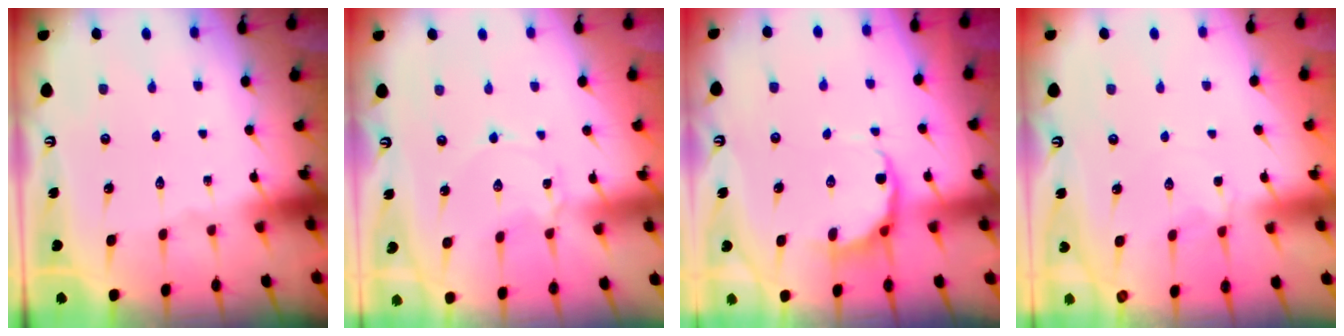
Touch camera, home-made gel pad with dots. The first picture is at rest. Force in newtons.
{"total": 1.6, "press": 1.6, "slide": 0.2}
{"total": 7.8, "press": 7.1, "slide": 3.0}
{"total": 1.6, "press": 1.6, "slide": 0.4}